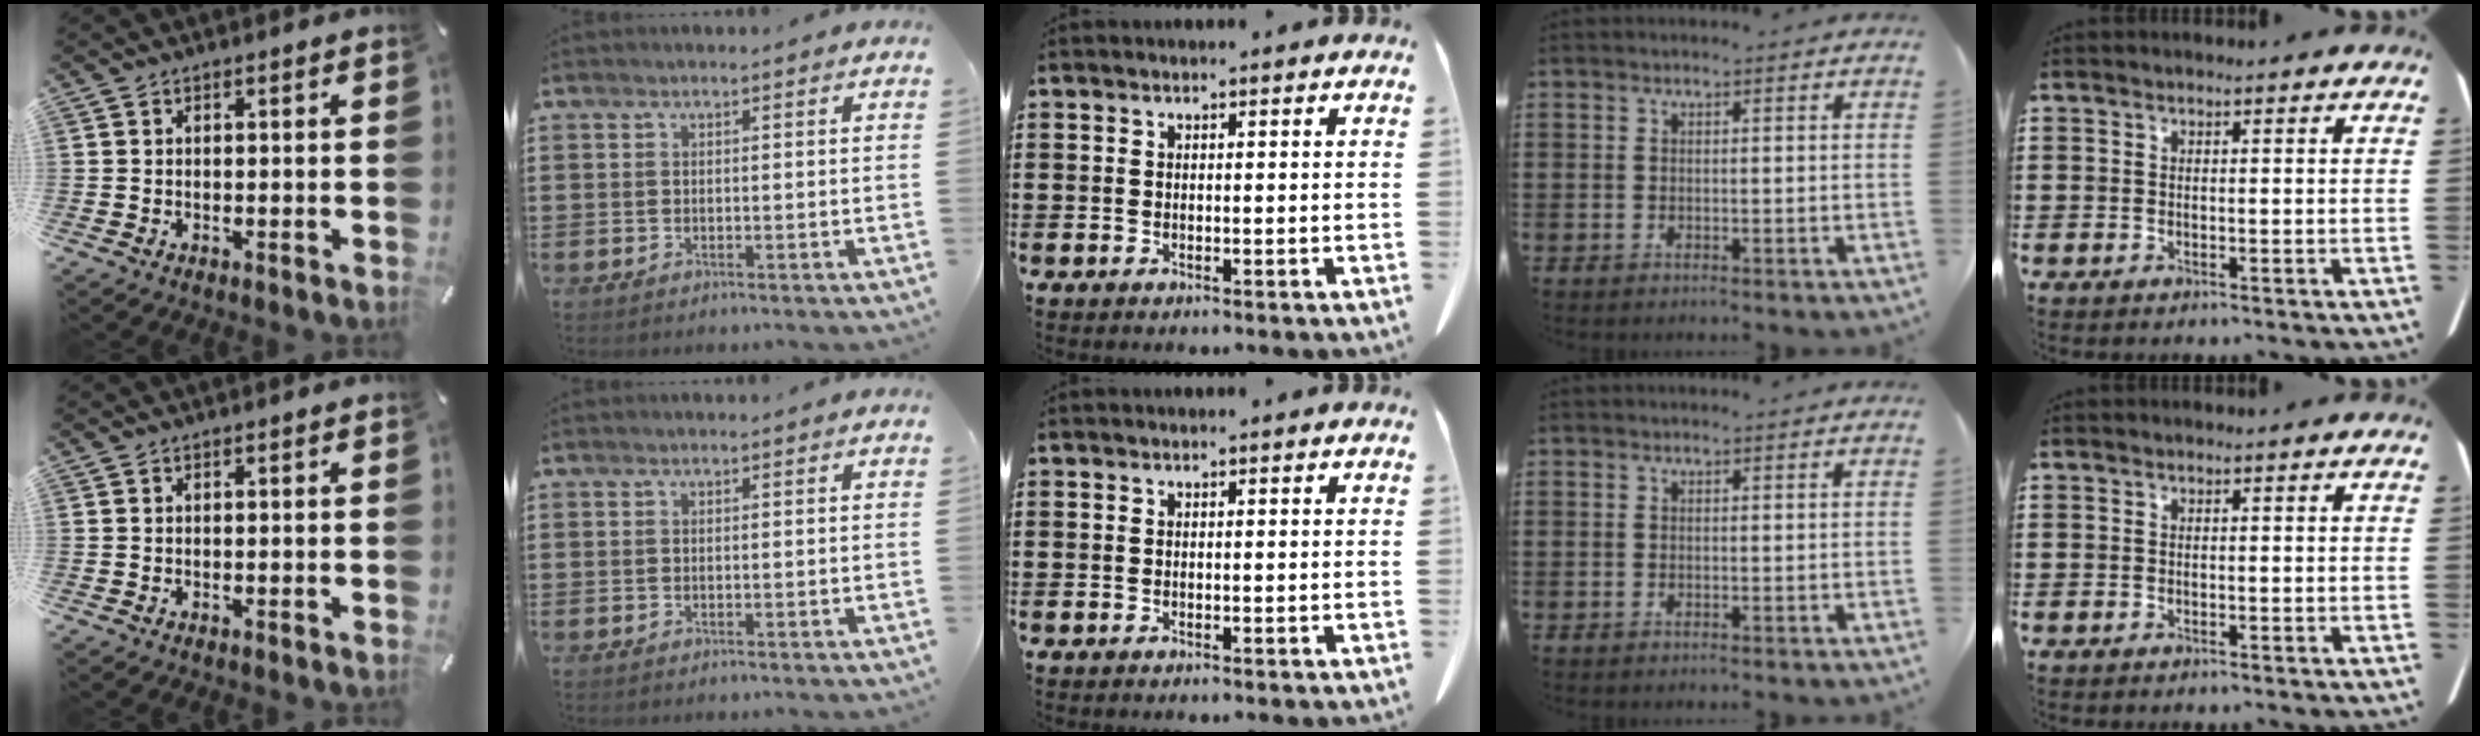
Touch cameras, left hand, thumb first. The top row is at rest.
{}